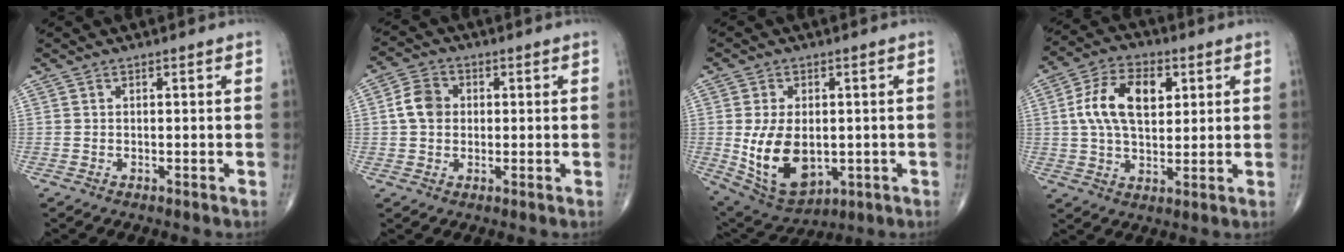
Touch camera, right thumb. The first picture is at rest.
{"total": 5.8, "force": [0.5, 4.7, 3.4], "torque": [-0.053, 0.009, 0.003]}
{"total": 13.7, "force": [-1.4, 8.5, 10.6], "torque": [-0.172, -0.007, 0.004]}
{"total": 12.8, "force": [3.0, 7.4, 10.0], "torque": [-0.167, 0.005, 0.048]}